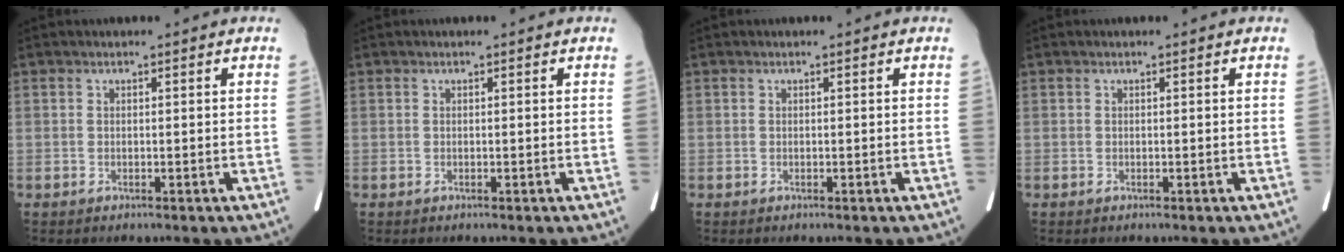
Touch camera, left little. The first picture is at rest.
{"total": 0.0}
{"total": 0.0}
{"total": 0.0}